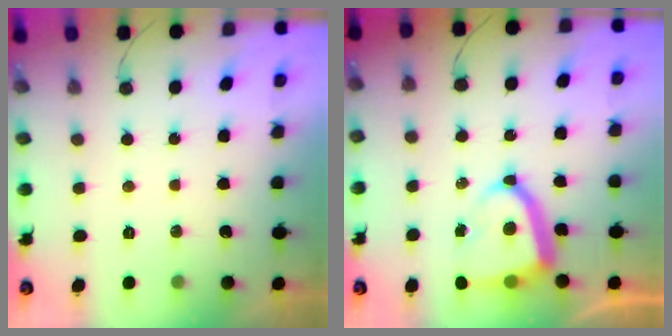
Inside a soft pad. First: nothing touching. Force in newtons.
{"total": 12.1, "press": 12.0, "slide": 1.5}